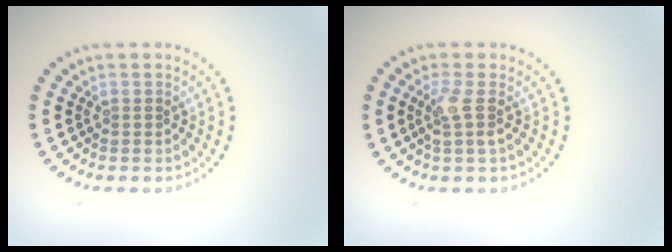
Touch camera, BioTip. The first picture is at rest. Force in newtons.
{"total": 2.0, "press": 1.6, "slide": 1.2}